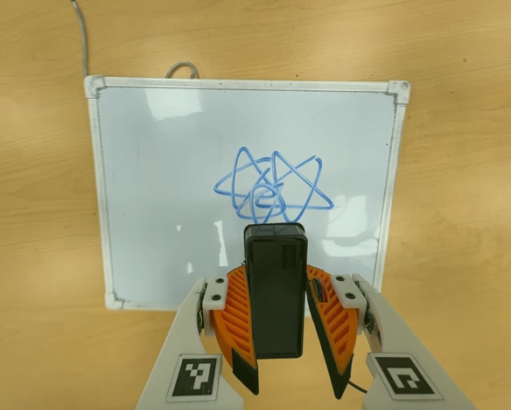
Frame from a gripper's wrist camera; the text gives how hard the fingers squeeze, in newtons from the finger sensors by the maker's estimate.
{"total": 6.3, "left": 5.7, "right": 6.8}